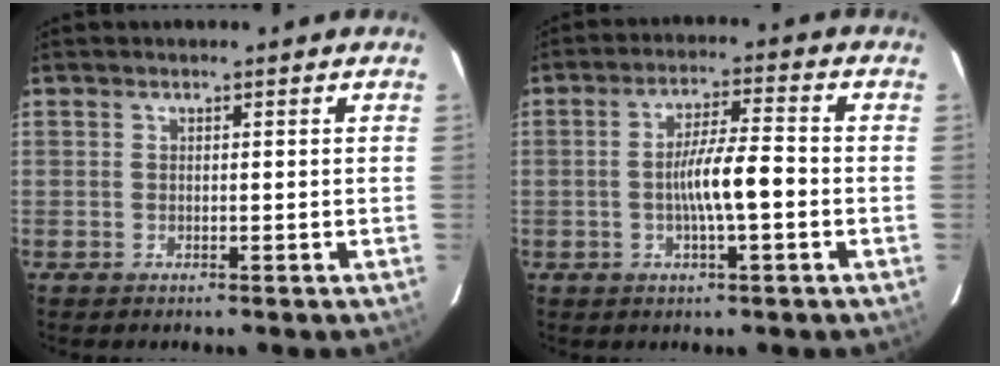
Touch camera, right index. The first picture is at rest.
{"total": 7.2, "force": [-1.4, 0.7, 7.0], "torque": [-0.130, 0.008, -0.028]}